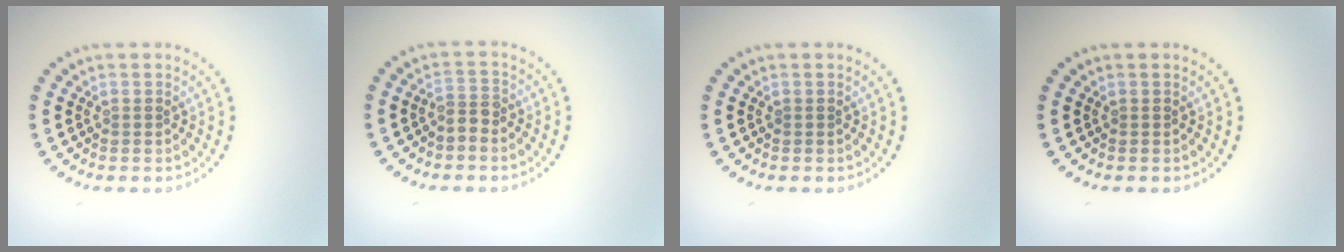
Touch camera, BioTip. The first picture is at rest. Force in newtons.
{"total": 1.8, "press": 1.4, "slide": 1.1}
{"total": 0.0}
{"total": 0.0}